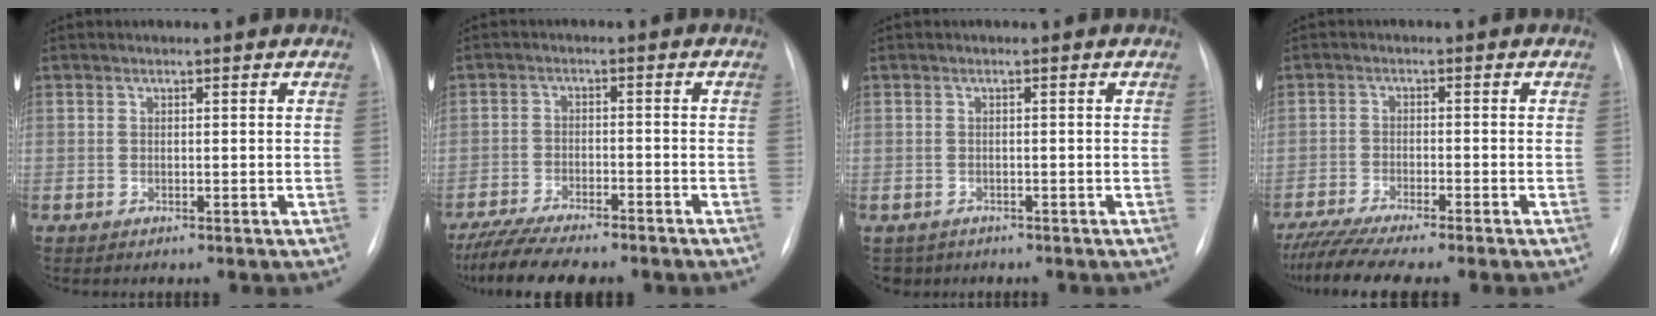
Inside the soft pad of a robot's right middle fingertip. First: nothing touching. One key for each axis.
{"total": 11.2, "fx": -9.4, "fy": 2.0, "fz": 5.8, "tx": -0.096, "ty": -0.015, "tz": -0.143}
{"total": 2.4, "fx": -1.8, "fy": 1.7, "fz": 0.0, "tx": 0.000, "ty": 0.002, "tz": -0.027}
{"total": 8.9, "fx": -7.6, "fy": -0.3, "fz": 4.8, "tx": -0.074, "ty": -0.022, "tz": -0.122}